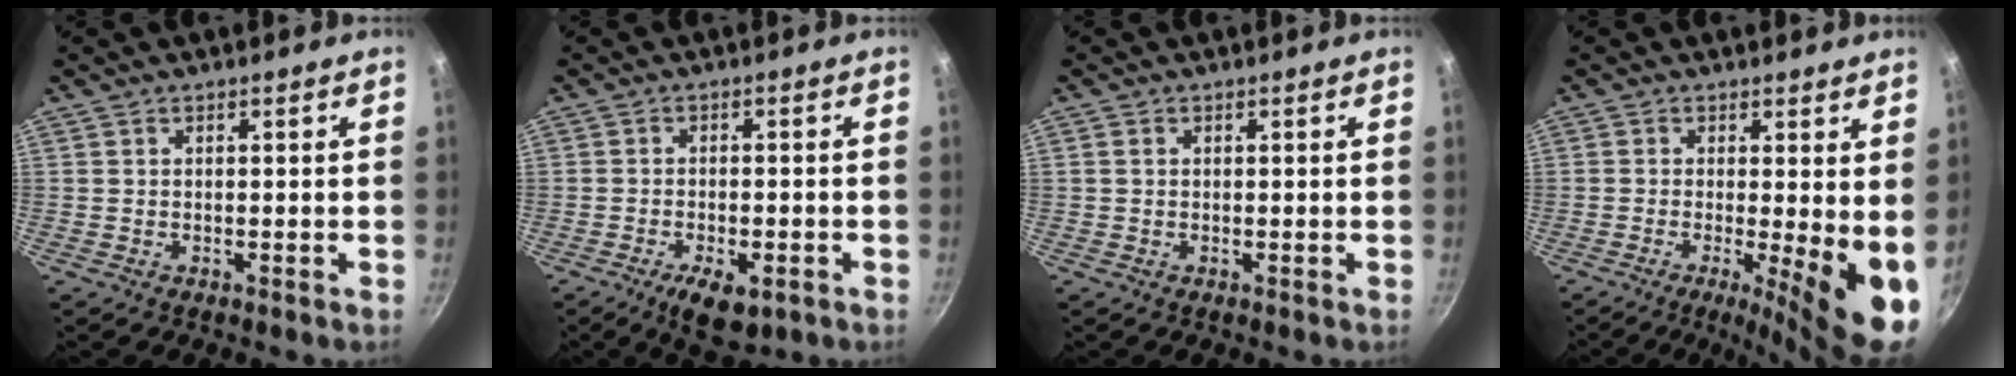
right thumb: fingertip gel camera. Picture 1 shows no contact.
{"total": 7.3, "force": [-3.4, 3.3, 5.5], "torque": [-0.082, 0.011, -0.046]}
{"total": 0.7, "force": [0.1, 0.6, 0.4], "torque": [-0.006, 0.004, 0.001]}
{"total": 10.9, "force": [-1.1, 2.8, 10.5], "torque": [-0.126, -0.017, -0.012]}